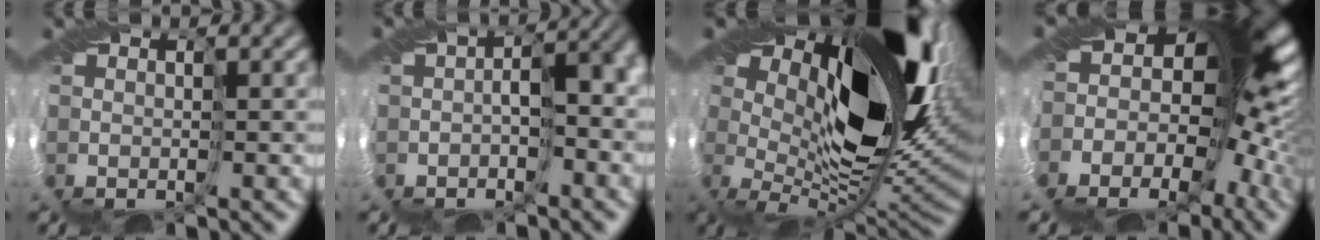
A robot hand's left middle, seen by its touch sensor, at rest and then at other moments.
{"total": 3.9, "force": [-1.3, 1.8, 3.2], "torque": [-0.035, 0.007, -0.022]}
{"total": 16.7, "force": [5.1, 7.8, 13.8], "torque": [-0.204, 0.007, 0.090]}
{"total": 15.5, "force": [-1.1, 10.3, 11.6], "torque": [-0.153, 0.024, -0.038]}